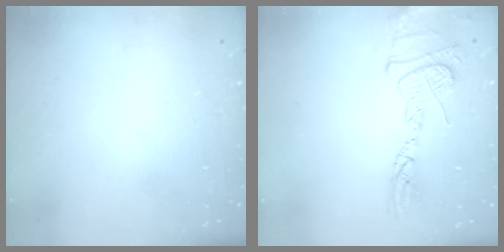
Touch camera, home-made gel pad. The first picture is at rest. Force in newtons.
{"total": 14.8, "press": 14.8, "slide": 1.1}